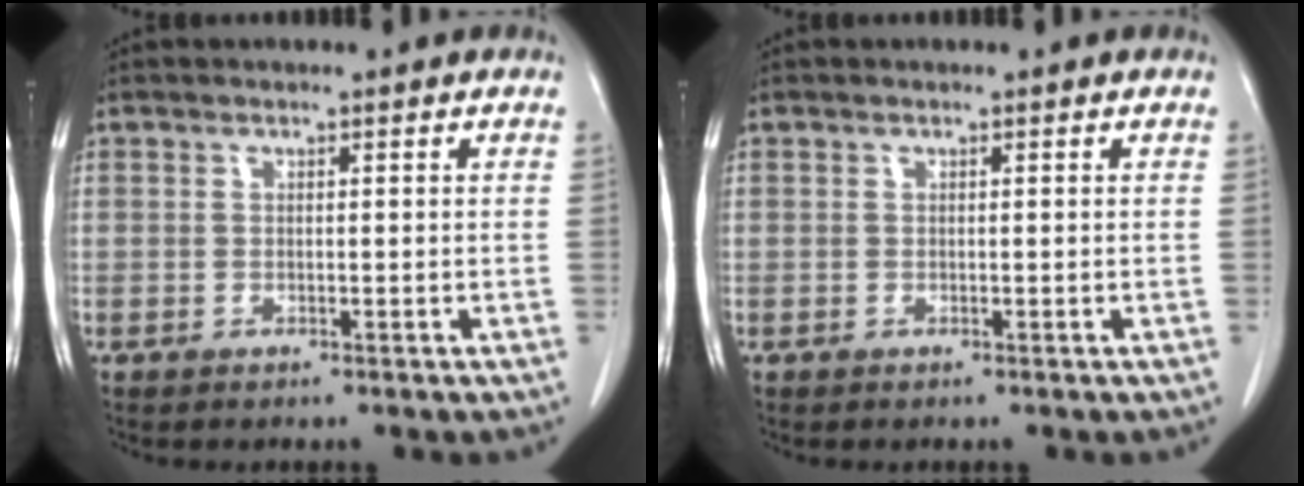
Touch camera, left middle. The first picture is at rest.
{"total": 0.0}